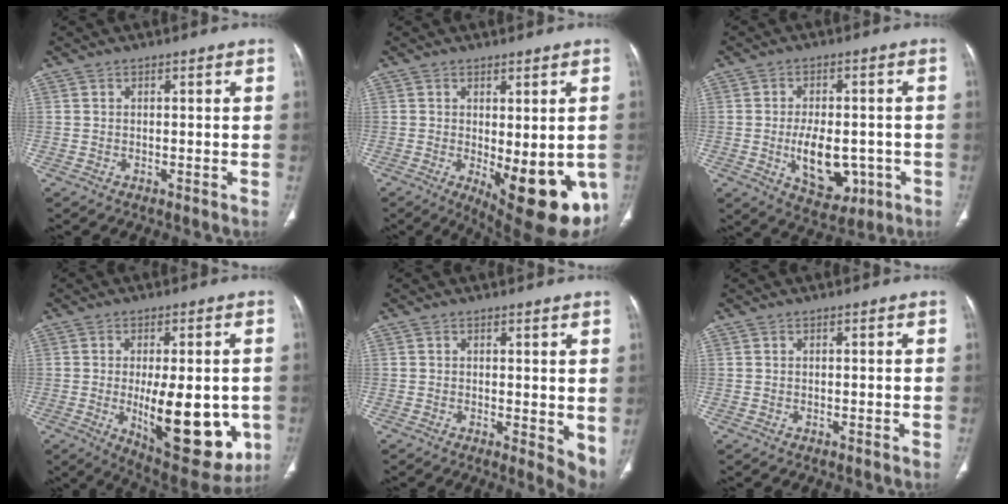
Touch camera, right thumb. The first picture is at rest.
{"total": 16.2, "force": [-4.4, 6.2, 14.3], "torque": [-0.144, -0.022, -0.037]}
{"total": 11.3, "force": [-2.7, 6.9, 8.6], "torque": [-0.110, 0.008, -0.025]}
{"total": 20.0, "force": [-3.6, 8.5, 17.8], "torque": [-0.217, -0.027, -0.024]}
{"total": 5.4, "force": [0.3, 2.2, 4.9], "torque": [-0.056, -0.015, 0.005]}
{"total": 0.0}